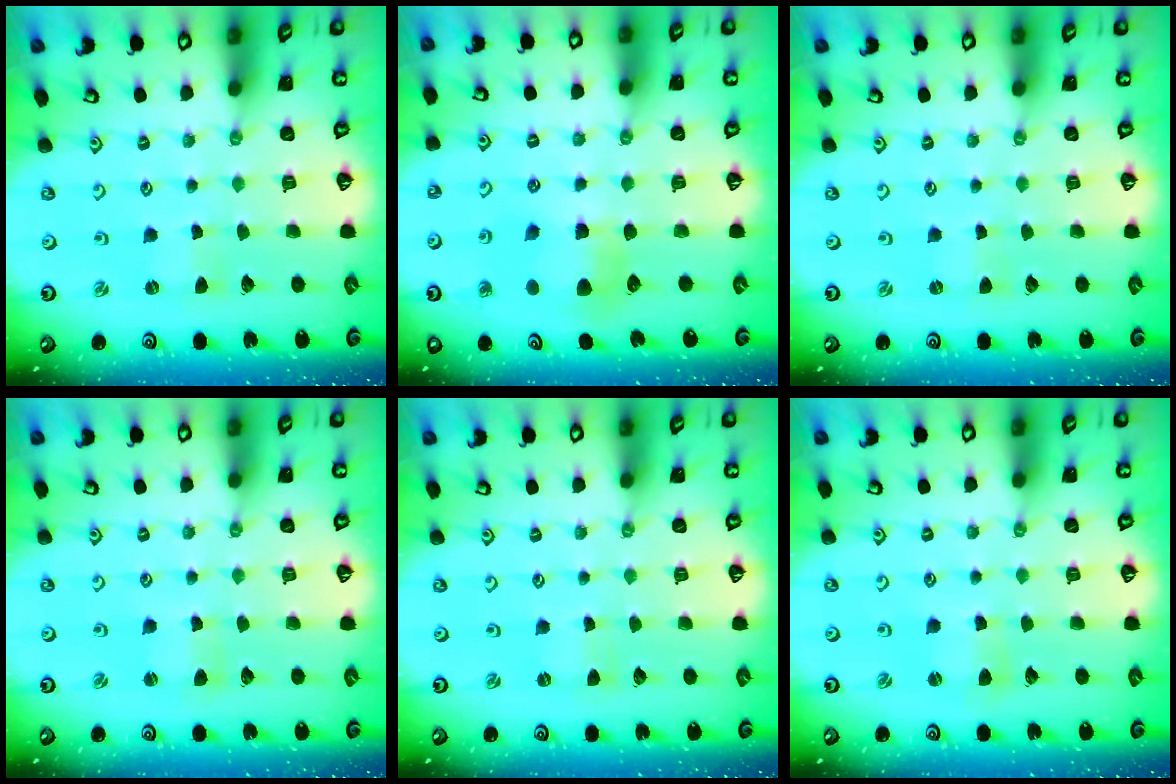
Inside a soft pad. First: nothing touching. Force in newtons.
{"total": 6.8, "press": 6.7, "slide": 0.7}
{"total": 0.0}
{"total": 1.7, "press": 1.7, "slide": 0.4}
{"total": 0.0}
{"total": 2.5, "press": 2.5, "slide": 0.3}